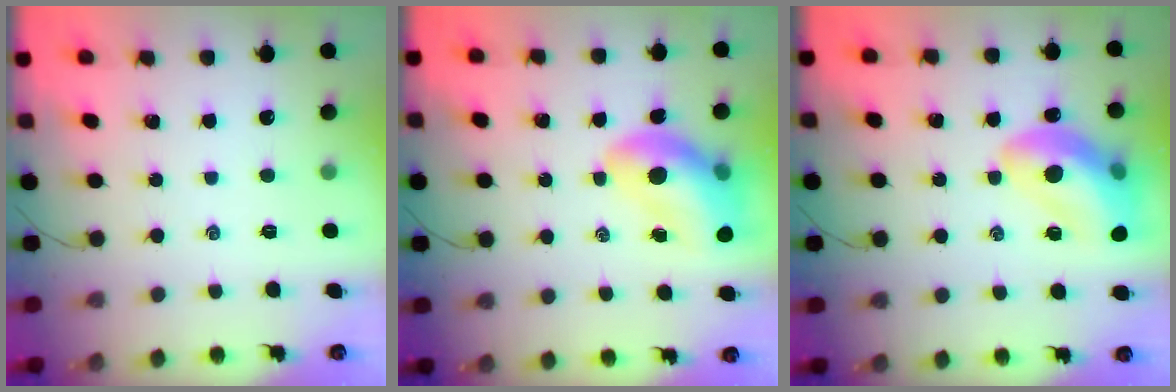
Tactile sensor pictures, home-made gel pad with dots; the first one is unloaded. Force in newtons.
{"total": 14.6, "press": 13.9, "slide": 4.4}
{"total": 16.7, "press": 16.4, "slide": 2.9}